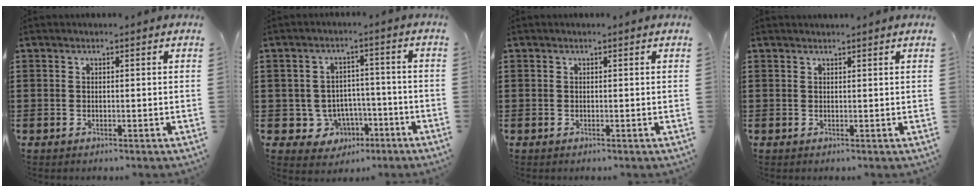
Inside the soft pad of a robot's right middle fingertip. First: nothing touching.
{"total": 5.4, "force": [-2.3, 4.7, 1.3], "torque": [-0.038, 0.014, -0.039]}
{"total": 0.0}
{"total": 0.6, "force": [0.6, 0.0, 0.0], "torque": [-0.001, -0.002, 0.012]}